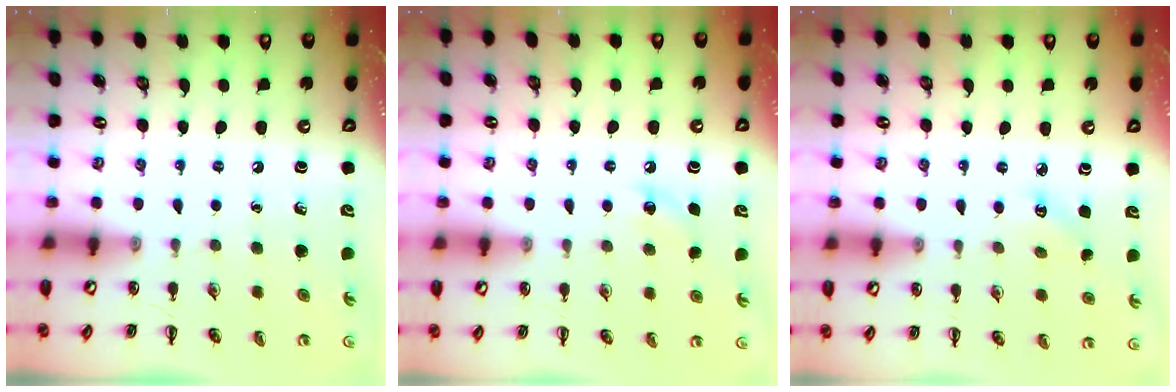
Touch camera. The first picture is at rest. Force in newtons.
{"total": 4.0, "press": 3.9, "slide": 1.1}
{"total": 2.1, "press": 2.0, "slide": 0.6}